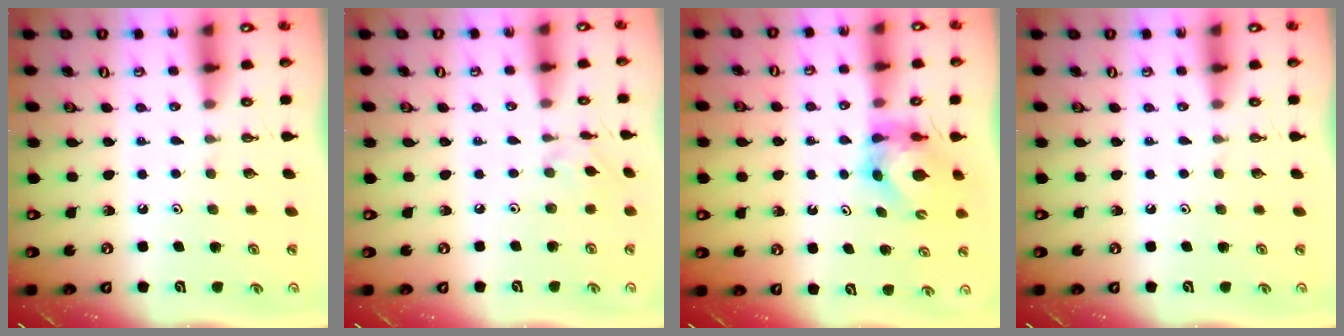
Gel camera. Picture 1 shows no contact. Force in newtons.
{"total": 1.6, "press": 1.5, "slide": 0.4}
{"total": 6.0, "press": 6.0, "slide": 0.4}
{"total": 0.0}